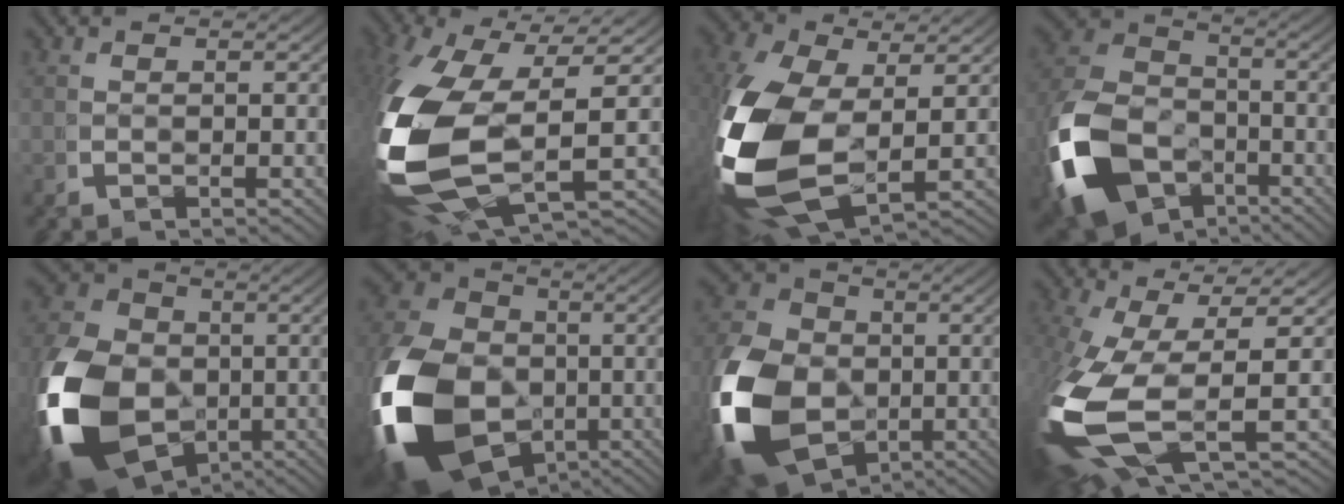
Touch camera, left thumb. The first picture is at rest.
{"total": 17.6, "force": [-1.6, 10.1, 14.2], "torque": [-0.353, -0.052, 0.009]}
{"total": 14.6, "force": [-1.2, 9.1, 11.4], "torque": [-0.298, -0.063, 0.015]}
{"total": 14.6, "force": [-4.5, 11.0, 8.5], "torque": [-0.197, -0.059, -0.054]}
{"total": 17.9, "force": [-3.5, 13.3, 11.5], "torque": [-0.274, -0.067, -0.029]}
{"total": 20.8, "force": [-3.7, 15.3, 13.6], "torque": [-0.311, -0.074, -0.029]}
{"total": 14.9, "force": [-2.8, 11.1, 9.6], "torque": [-0.227, -0.047, -0.025]}
{"total": 12.8, "force": [-1.1, 6.4, 11.0], "torque": [-0.269, -0.044, 0.008]}